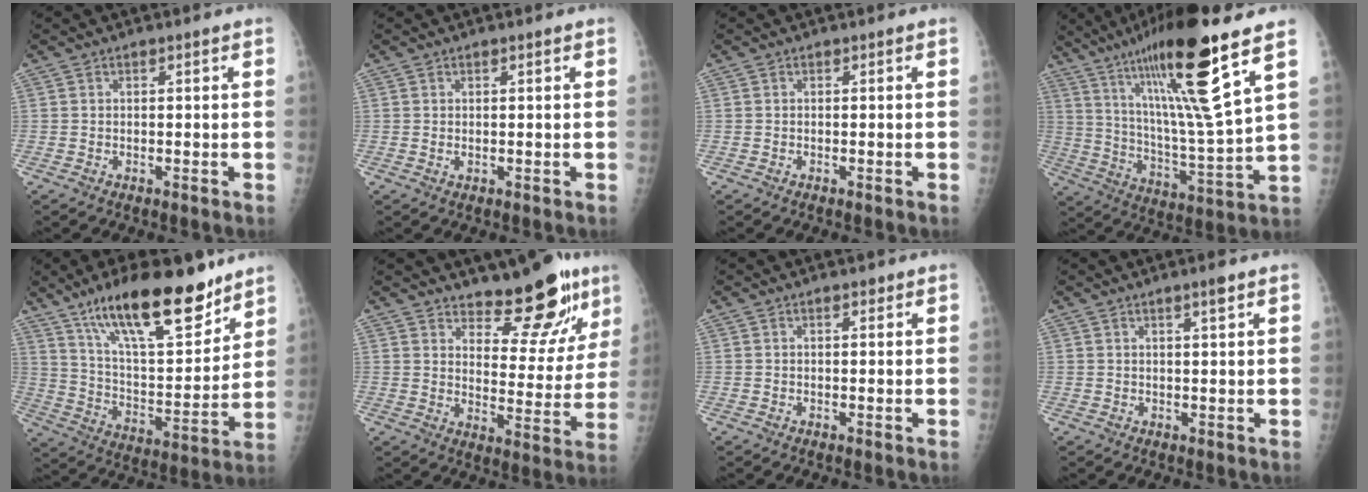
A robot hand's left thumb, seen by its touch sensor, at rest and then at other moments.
{"total": 1.2, "force": [0.5, 0.4, 1.0], "torque": [-0.016, -0.001, 0.011]}
{"total": 0.0}
{"total": 22.9, "force": [12.7, 1.8, 19.0], "torque": [-0.319, -0.059, 0.219]}
{"total": 22.8, "force": [15.7, 7.3, 14.9], "torque": [-0.210, -0.071, 0.267]}
{"total": 13.6, "force": [10.4, 4.7, 7.5], "torque": [-0.055, -0.083, 0.156]}
{"total": 1.1, "force": [0.6, 0.4, 0.7], "torque": [-0.008, -0.001, 0.008]}
{"total": 2.5, "force": [1.5, 0.1, 1.9], "torque": [-0.032, -0.008, 0.025]}